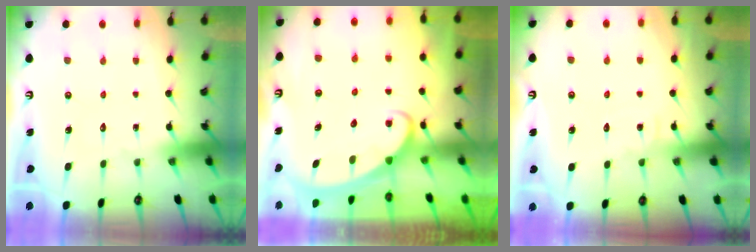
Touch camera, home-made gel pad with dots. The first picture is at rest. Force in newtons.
{"total": 2.6, "press": 2.5, "slide": 0.3}
{"total": 4.1, "press": 4.1, "slide": 0.5}